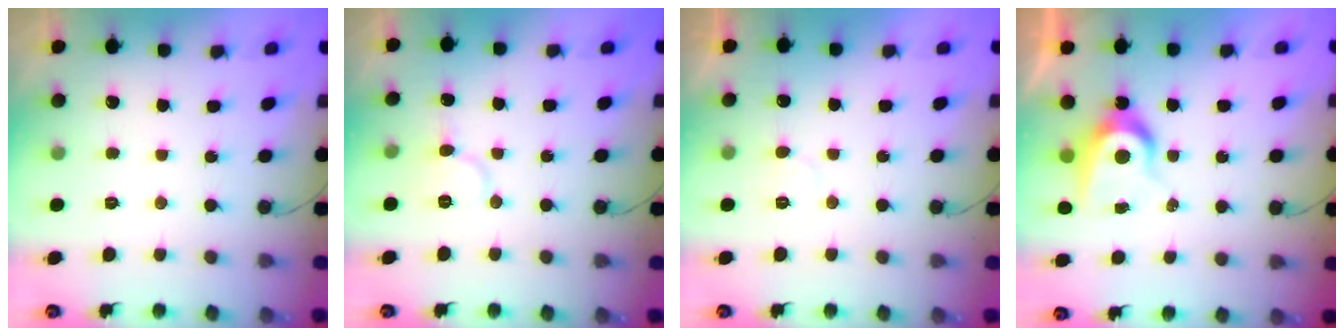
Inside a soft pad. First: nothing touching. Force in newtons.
{"total": 7.4, "press": 7.3, "slide": 0.4}
{"total": 5.2, "press": 5.2, "slide": 0.3}
{"total": 7.8, "press": 7.8, "slide": 0.2}